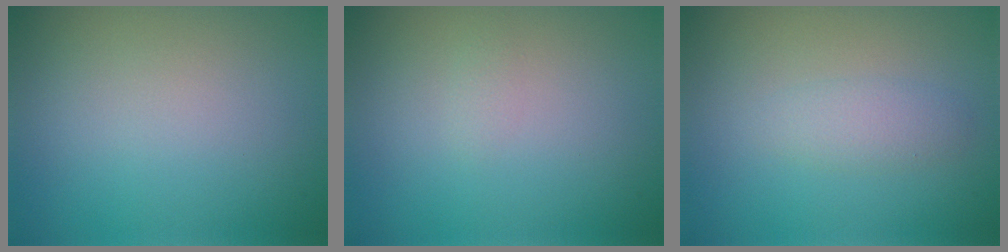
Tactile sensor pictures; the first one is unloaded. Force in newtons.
{"total": 0.5, "press": 0.5, "slide": 0.0}
{"total": 1.6, "press": 1.6, "slide": 0.1}